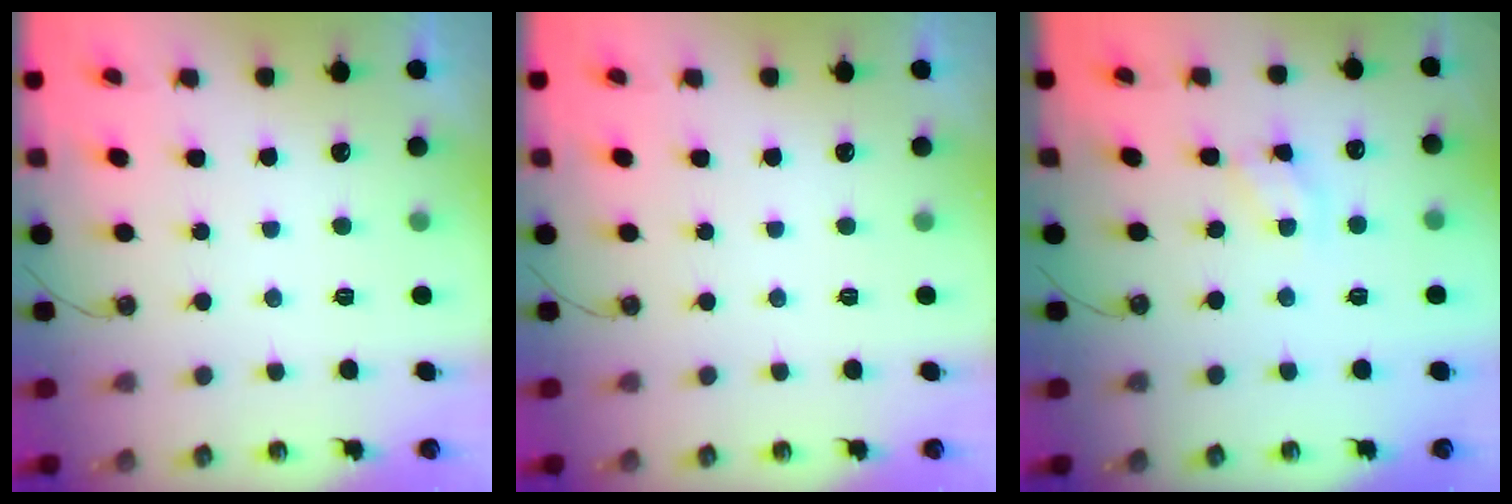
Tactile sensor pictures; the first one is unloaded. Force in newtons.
{"total": 0.0}
{"total": 2.9, "press": 2.9, "slide": 0.4}